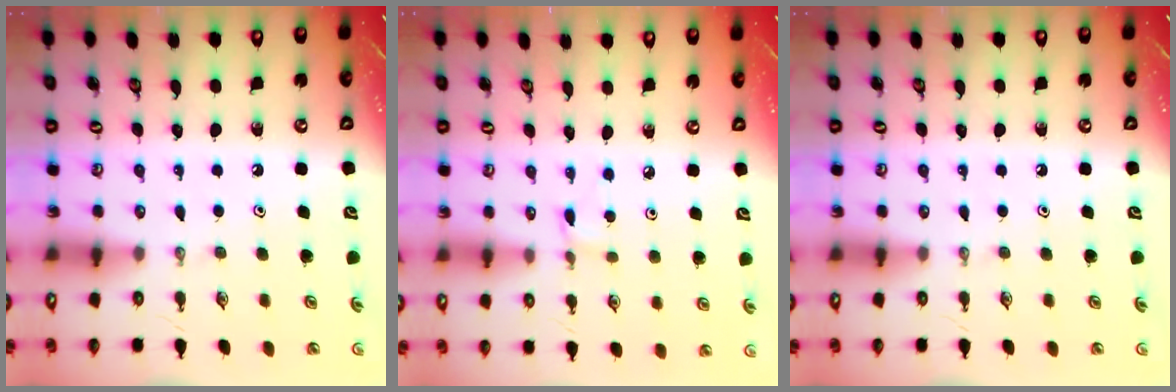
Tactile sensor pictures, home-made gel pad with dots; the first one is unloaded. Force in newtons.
{"total": 1.9, "press": 1.9, "slide": 0.2}
{"total": 0.0}